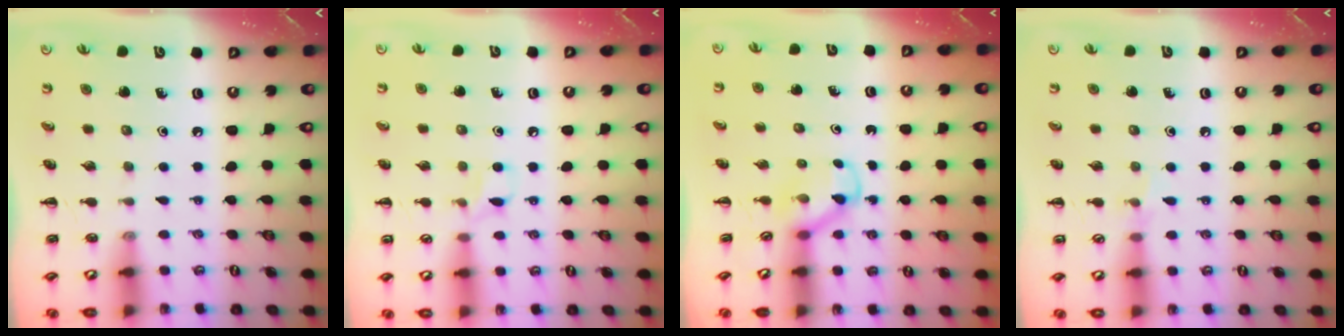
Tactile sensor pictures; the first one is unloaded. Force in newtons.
{"total": 4.4, "press": 4.1, "slide": 1.4}
{"total": 3.2, "press": 3.0, "slide": 1.1}
{"total": 3.8, "press": 3.6, "slide": 1.3}